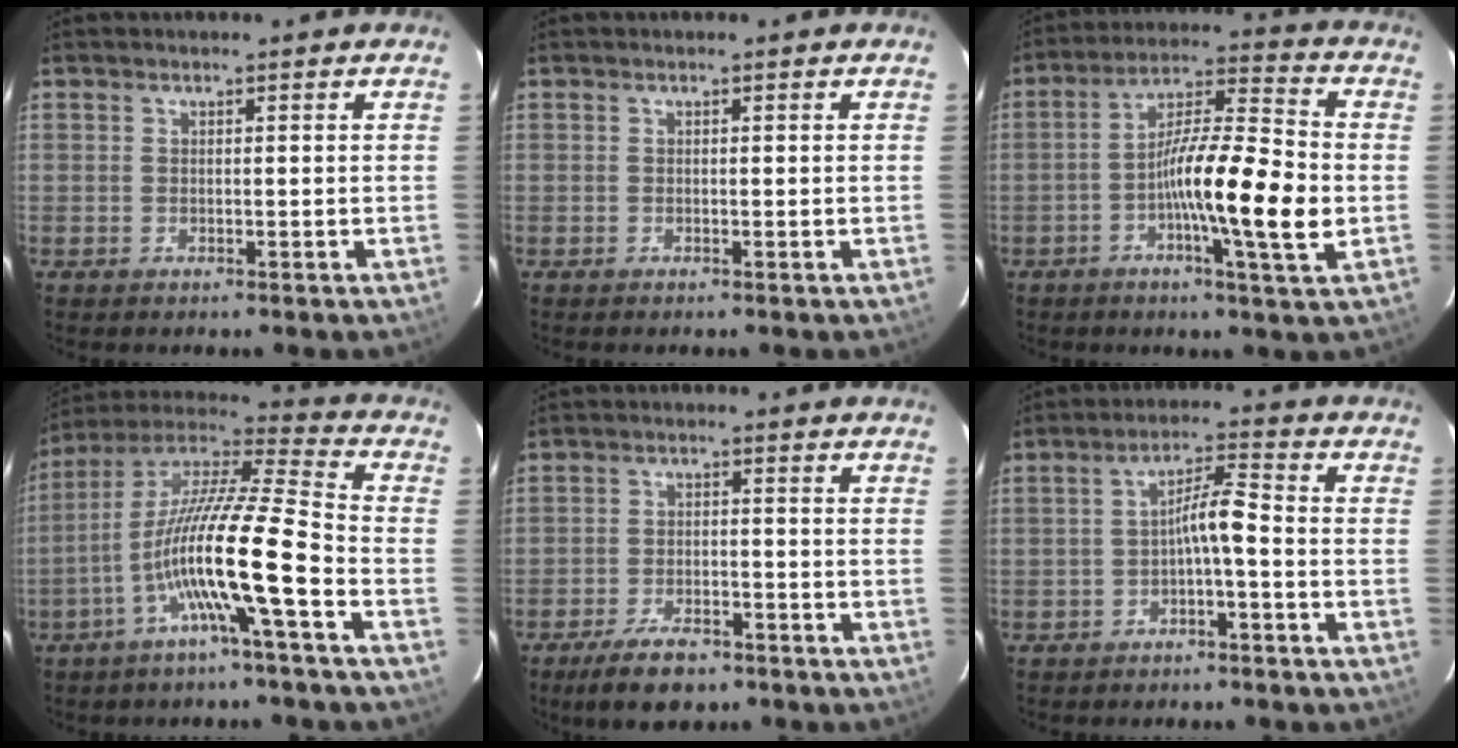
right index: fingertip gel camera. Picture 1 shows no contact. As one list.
[{"total": 0.0}, {"total": 14.7, "force": [-3.0, 0.8, 14.4], "torque": [-0.244, 0.001, -0.056]}, {"total": 16.2, "force": [-5.7, -0.4, 15.1], "torque": [-0.285, 0.008, -0.112]}, {"total": 7.0, "force": [-5.1, 2.7, 3.9], "torque": [-0.073, -0.004, -0.086]}, {"total": 5.1, "force": [-1.4, 0.4, 4.9], "torque": [-0.082, 0.020, -0.022]}]